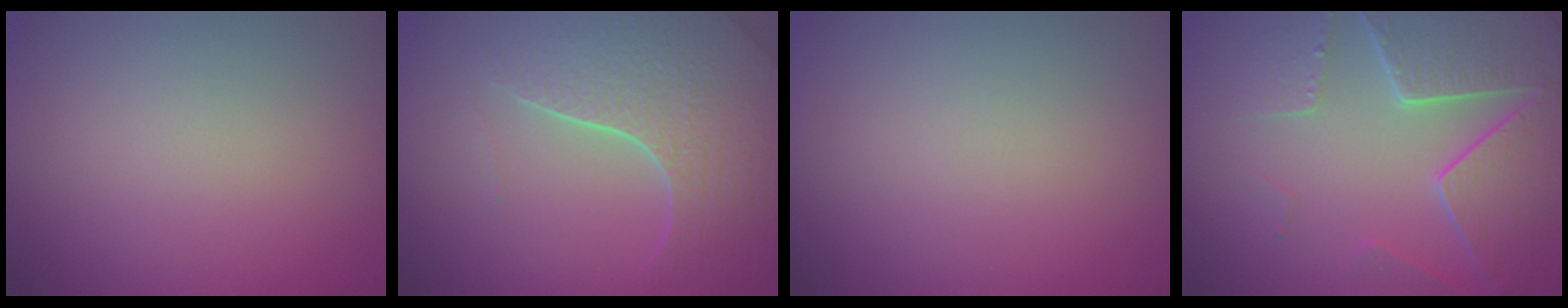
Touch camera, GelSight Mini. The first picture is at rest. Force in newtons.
{"total": 7.8, "press": 5.6, "slide": 5.5}
{"total": 0.0}
{"total": 7.9, "press": 6.0, "slide": 5.1}